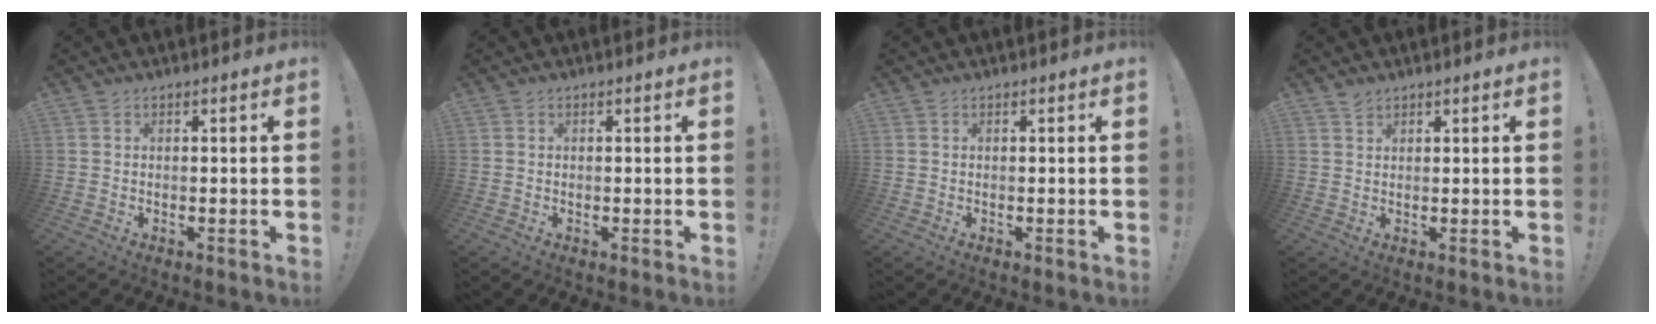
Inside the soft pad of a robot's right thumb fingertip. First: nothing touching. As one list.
[{"total": 0.0}, {"total": 0.0}, {"total": 1.7, "force": [1.5, 0.6, 0.5], "torque": [-0.002, -0.007, 0.028]}]